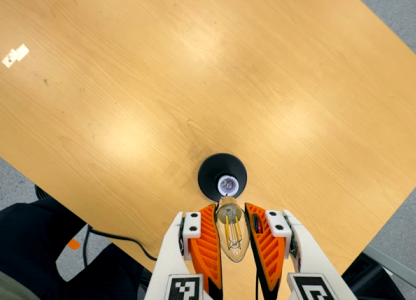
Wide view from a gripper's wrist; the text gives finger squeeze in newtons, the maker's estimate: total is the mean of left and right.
{"total": 20.1, "left": 21.3, "right": 18.9}